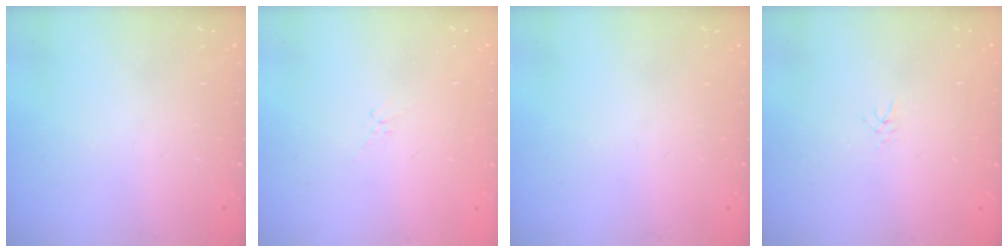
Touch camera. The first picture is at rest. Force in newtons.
{"total": 2.1, "press": 2.0, "slide": 0.6}
{"total": 0.0}
{"total": 1.9, "press": 1.9, "slide": 0.3}